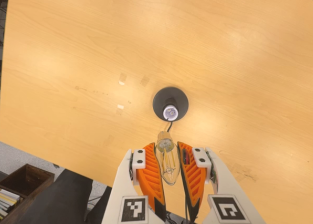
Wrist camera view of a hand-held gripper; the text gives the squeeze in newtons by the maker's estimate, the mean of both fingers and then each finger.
{"total": 21.4, "left": 24.6, "right": 18.2}